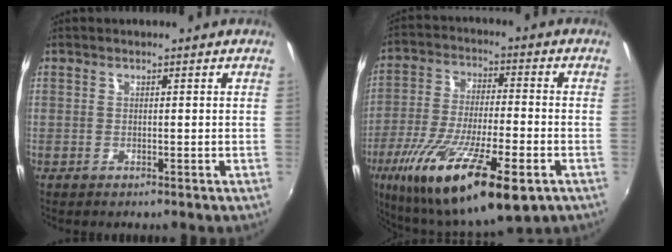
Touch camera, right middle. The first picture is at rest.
{"total": 23.8, "force": [-12.4, 6.7, 19.2], "torque": [-0.366, -0.067, -0.210]}